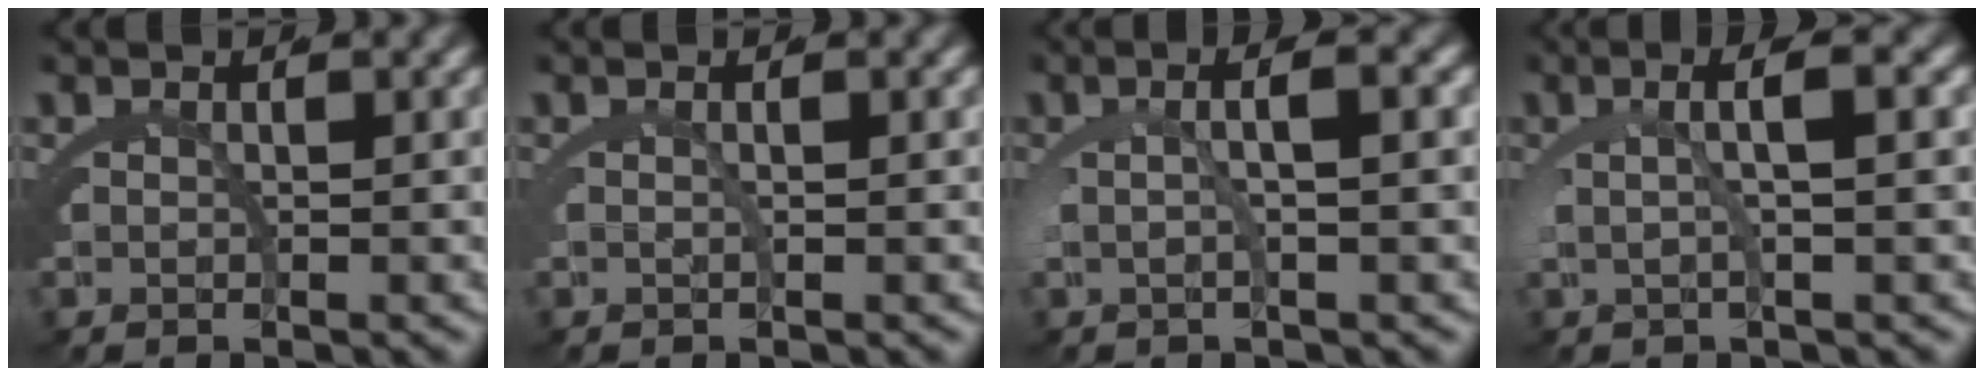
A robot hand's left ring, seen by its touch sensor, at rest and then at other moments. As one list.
[{"total": 0.7, "force": [-0.1, -0.3, 0.6], "torque": [-0.014, 0.002, -0.001]}, {"total": 3.1, "force": [0.3, 0.0, 3.1], "torque": [-0.051, 0.011, 0.004]}, {"total": 3.9, "force": [1.0, 0.2, 3.7], "torque": [-0.063, 0.015, 0.013]}]